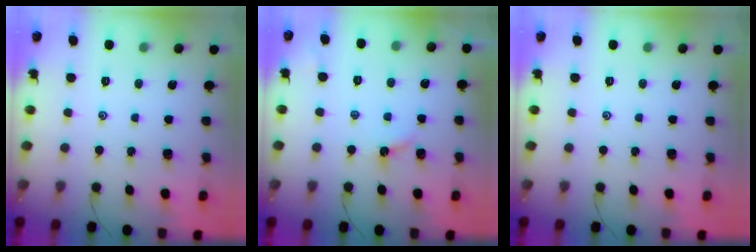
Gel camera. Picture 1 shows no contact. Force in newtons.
{"total": 2.9, "press": 2.9, "slide": 0.2}
{"total": 0.0}